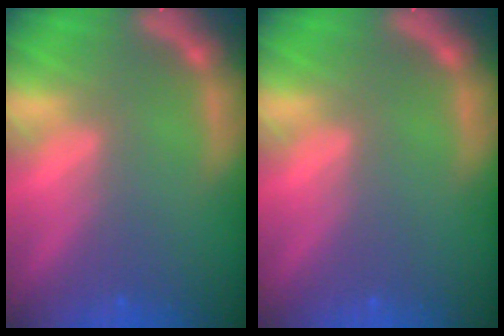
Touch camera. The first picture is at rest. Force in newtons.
{"total": 0.0}